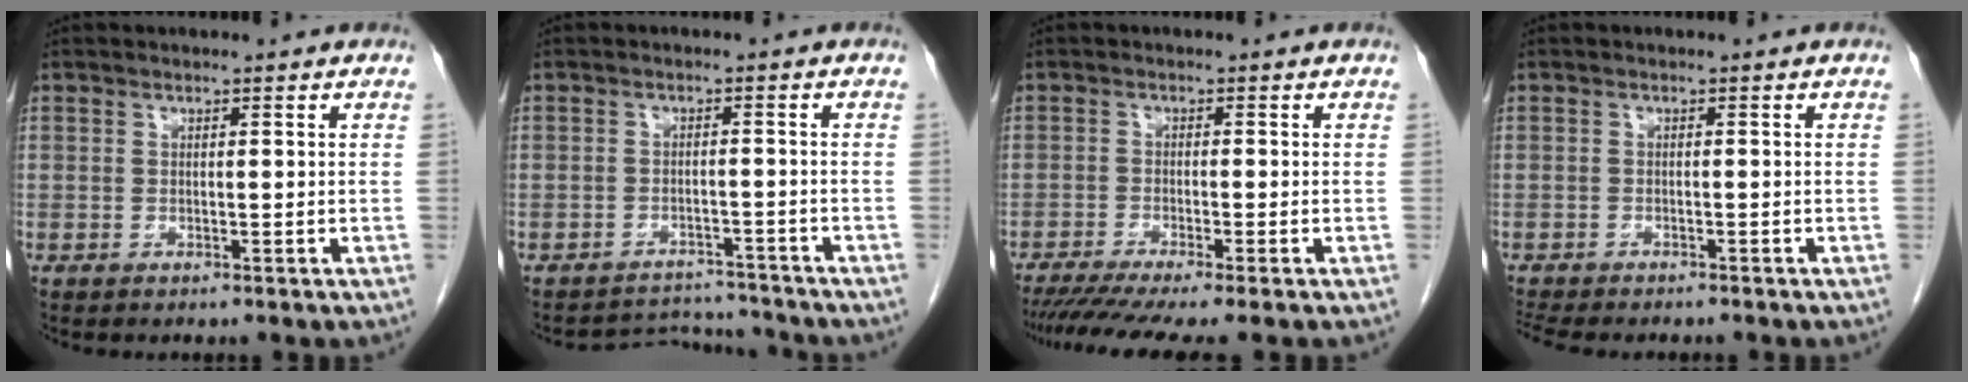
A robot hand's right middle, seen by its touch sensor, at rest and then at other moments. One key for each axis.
{"total": 5.1, "fx": -4.9, "fy": 0.2, "fz": -1.5, "tx": 0.019, "ty": 0.009, "tz": -0.072}
{"total": 9.1, "fx": -7.6, "fy": -0.6, "fz": 5.1, "tx": -0.068, "ty": -0.024, "tz": -0.118}
{"total": 8.3, "fx": -7.3, "fy": 1.6, "fz": 3.5, "tx": -0.056, "ty": -0.009, "tz": -0.106}